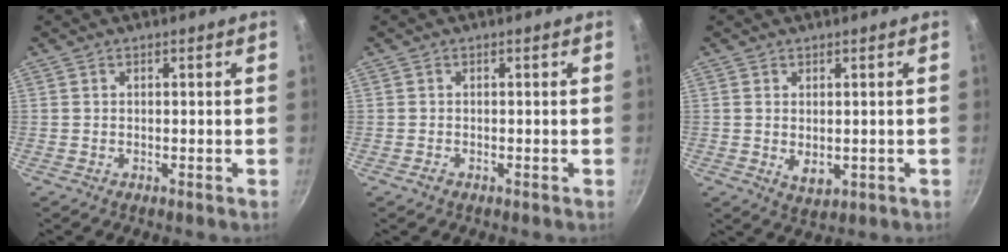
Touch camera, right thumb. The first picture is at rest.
{"total": 1.1, "force": [-0.7, 0.7, 0.5], "torque": [-0.009, 0.001, -0.013]}
{"total": 3.9, "force": [-0.1, 2.5, 3.0], "torque": [-0.048, -0.012, 0.006]}